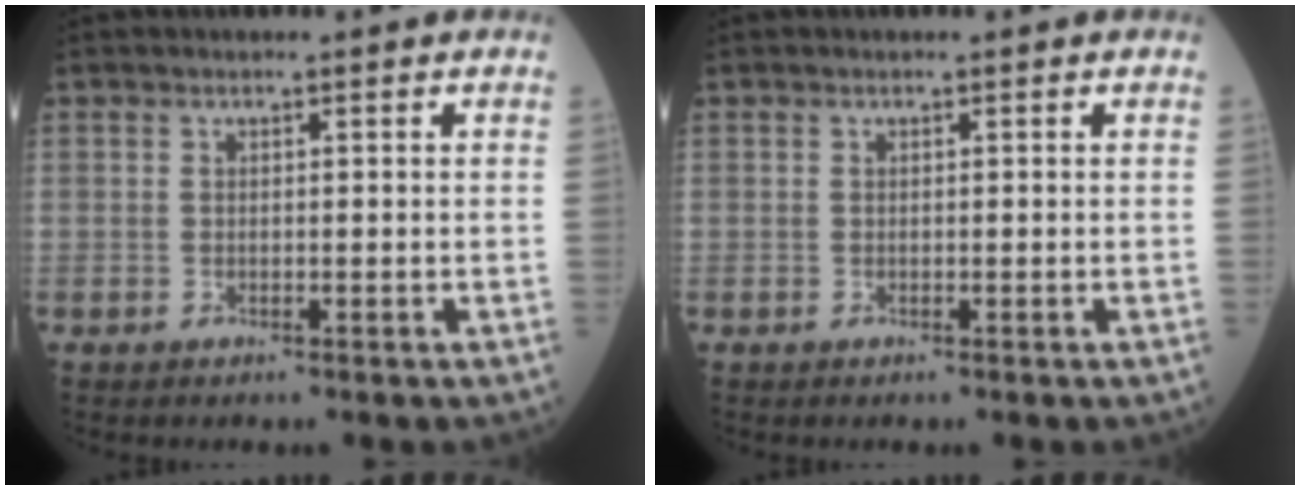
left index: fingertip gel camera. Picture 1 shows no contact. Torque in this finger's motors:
{"motor_torque": [0.01, 0.03, 0.00, 0.00]}